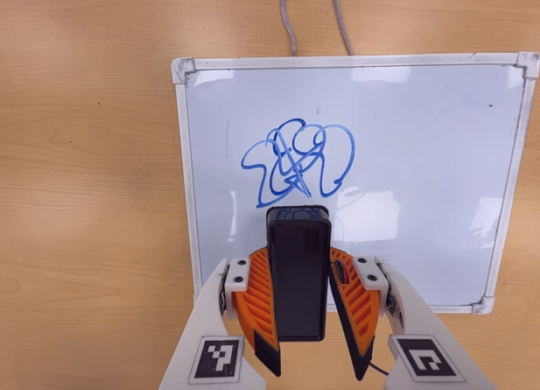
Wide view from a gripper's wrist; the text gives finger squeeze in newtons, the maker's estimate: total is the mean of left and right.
{"total": 8.0, "left": 7.4, "right": 8.6}